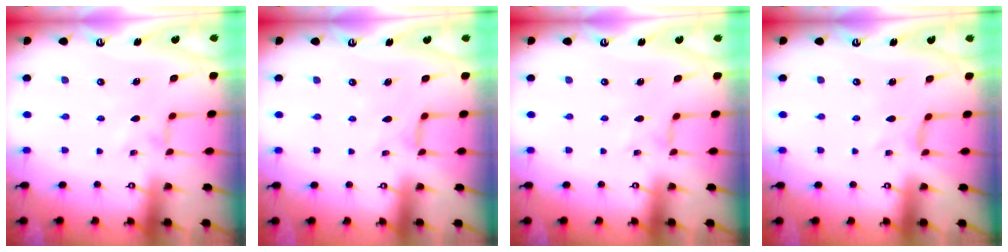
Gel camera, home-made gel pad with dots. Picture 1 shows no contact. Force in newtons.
{"total": 1.3, "press": 1.2, "slide": 0.4}
{"total": 0.0}
{"total": 0.0}